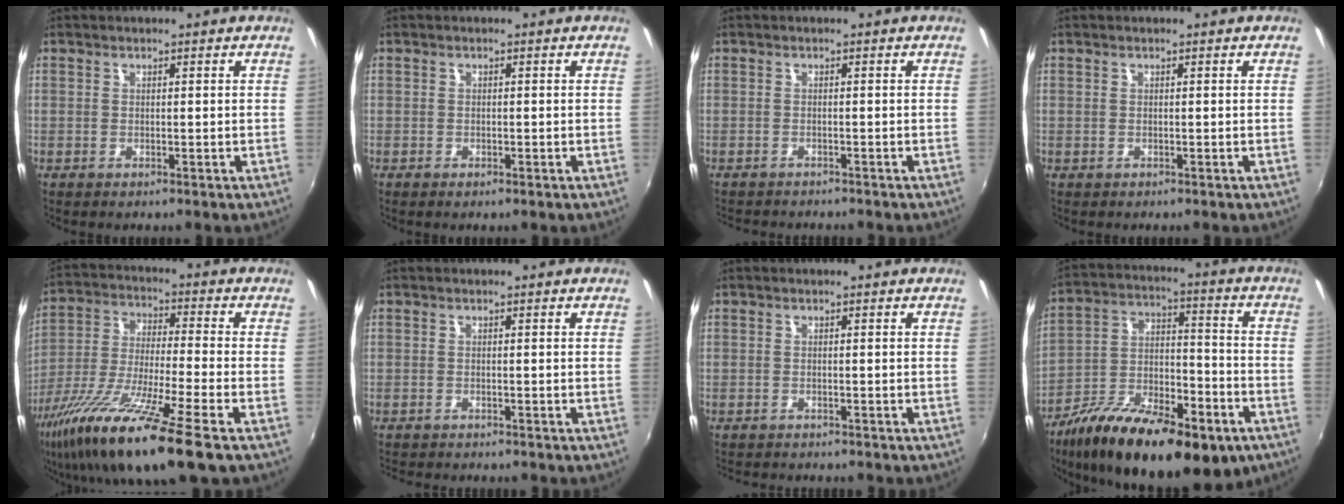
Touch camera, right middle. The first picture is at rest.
{"total": 0.8, "force": [-0.6, 0.4, 0.5], "torque": [-0.009, -0.004, -0.011]}
{"total": 3.4, "force": [-3.2, 0.6, 0.9], "torque": [-0.028, -0.015, -0.050]}
{"total": 0.0}
{"total": 19.7, "force": [-11.9, 1.5, 15.6], "torque": [-0.310, -0.052, -0.220]}
{"total": 2.9, "force": [-2.8, 0.4, 0.8], "torque": [-0.026, -0.015, -0.045]}
{"total": 2.6, "force": [-2.5, 0.4, 0.7], "torque": [-0.022, -0.014, -0.039]}
{"total": 26.3, "force": [-15.5, 10.7, 18.3], "torque": [-0.322, -0.022, -0.237]}